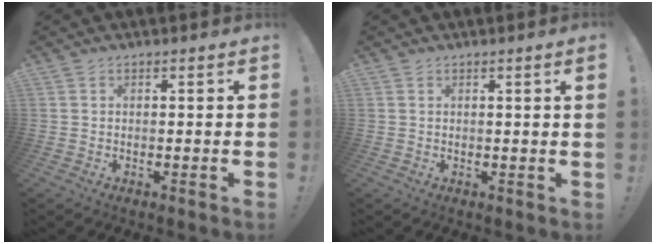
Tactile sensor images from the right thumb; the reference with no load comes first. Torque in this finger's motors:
{"motor_torque": [-0.14, 0.12, -0.01, 0.11, 0.17]}